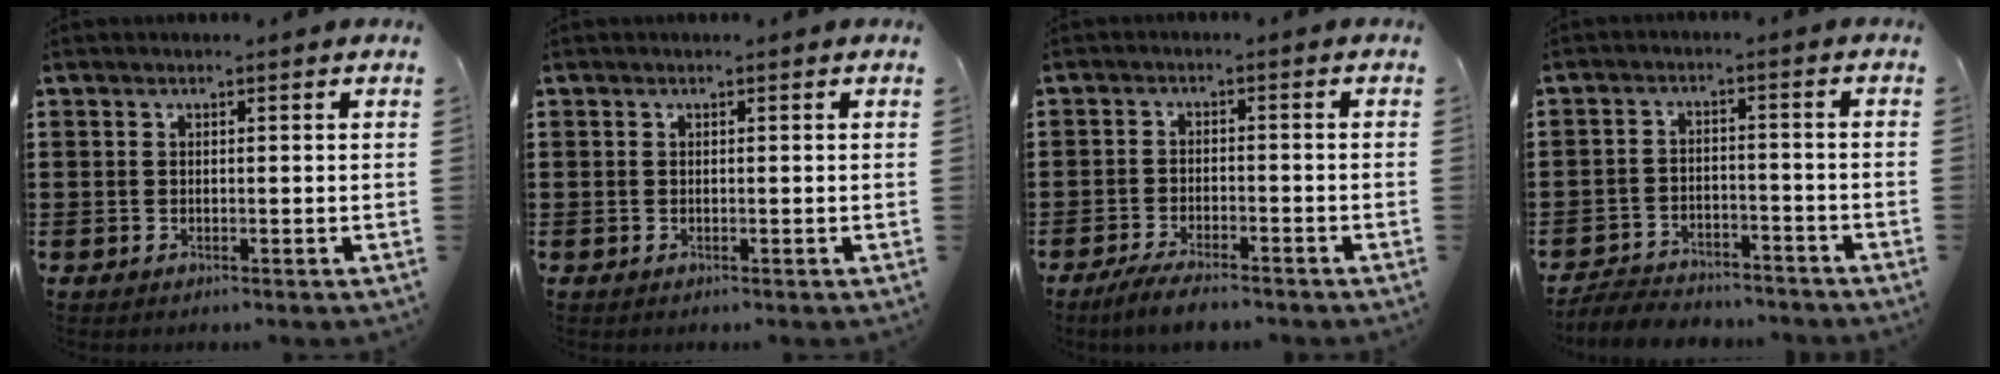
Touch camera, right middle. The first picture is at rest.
{"total": 0.0}
{"total": 3.6, "force": [-3.2, 0.2, 1.6], "torque": [-0.043, -0.006, -0.066]}
{"total": 4.6, "force": [-4.5, 0.7, 0.3], "torque": [-0.015, 0.005, -0.095]}